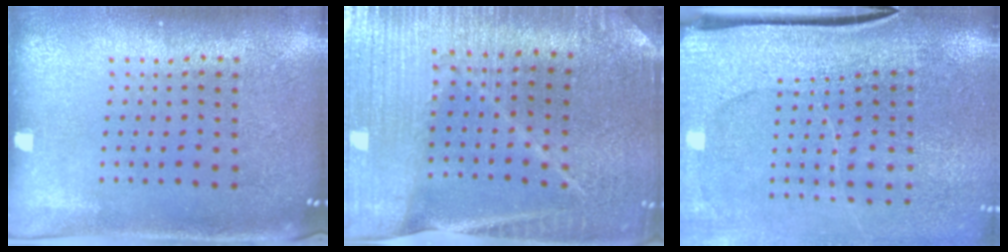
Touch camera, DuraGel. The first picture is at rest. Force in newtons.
{"total": 3.0, "press": 3.0, "slide": 0.2}
{"total": 3.8, "press": 3.1, "slide": 2.1}